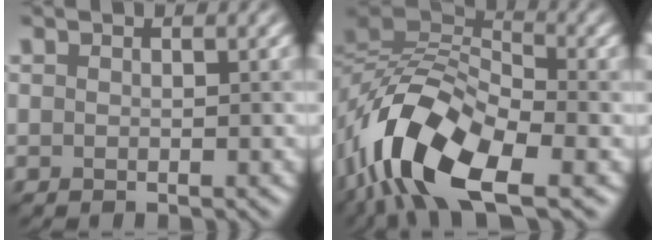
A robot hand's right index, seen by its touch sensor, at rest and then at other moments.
{"total": 13.0, "force": [-6.0, 5.9, 10.0], "torque": [-0.189, 0.007, -0.123]}